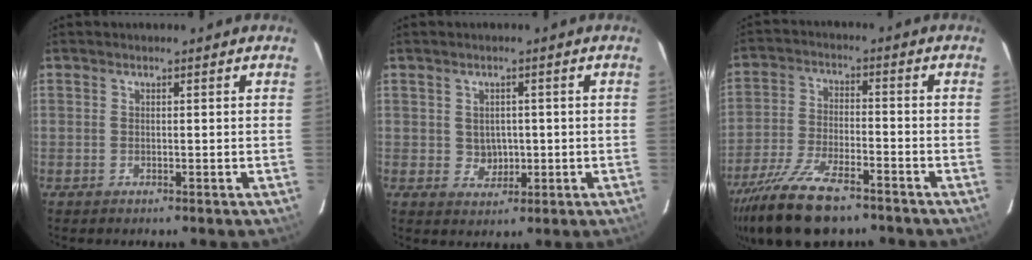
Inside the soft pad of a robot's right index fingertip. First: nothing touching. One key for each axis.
{"total": 3.4, "fx": 0.0, "fy": 3.3, "fz": 1.1, "tx": -0.019, "ty": 0.007, "tz": 0.010}
{"total": 15.8, "fx": -12.0, "fy": 5.1, "fz": 9.0, "tx": -0.199, "ty": -0.036, "tz": -0.217}